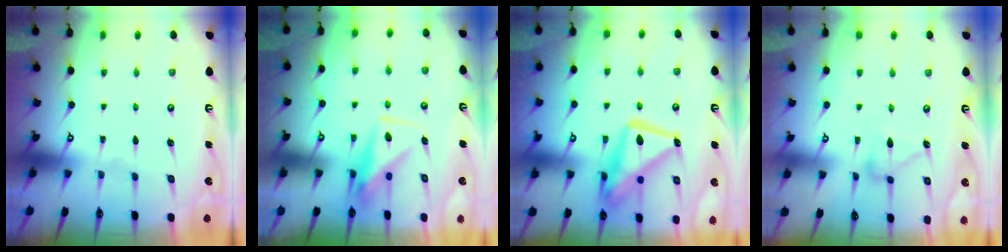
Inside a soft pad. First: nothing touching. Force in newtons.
{"total": 9.6, "press": 9.6, "slide": 0.3}
{"total": 17.2, "press": 17.1, "slide": 1.6}
{"total": 9.1, "press": 9.1, "slide": 0.5}